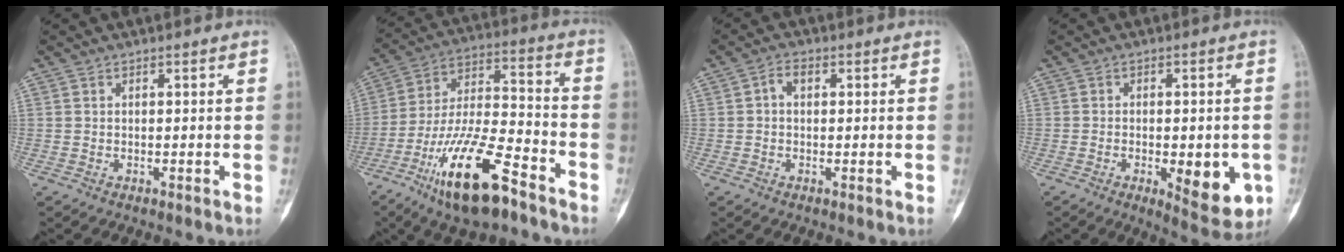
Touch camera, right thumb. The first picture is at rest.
{"total": 19.4, "force": [-11.5, 6.2, 14.3], "torque": [-0.265, 0.066, -0.206]}
{"total": 2.7, "force": [0.6, 1.8, 1.9], "torque": [-0.026, 0.011, 0.008]}
{"total": 10.1, "force": [-2.9, 4.2, 8.7], "torque": [-0.091, -0.004, -0.030]}